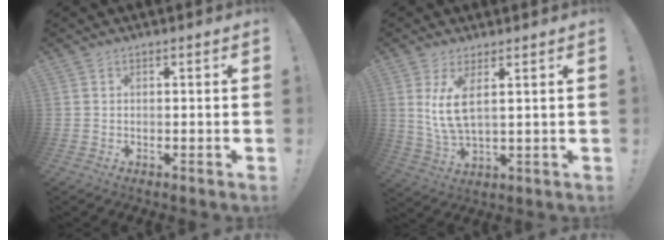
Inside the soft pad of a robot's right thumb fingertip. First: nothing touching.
{"total": 8.3, "force": [3.0, 2.7, 7.3], "torque": [-0.140, -0.022, 0.049]}